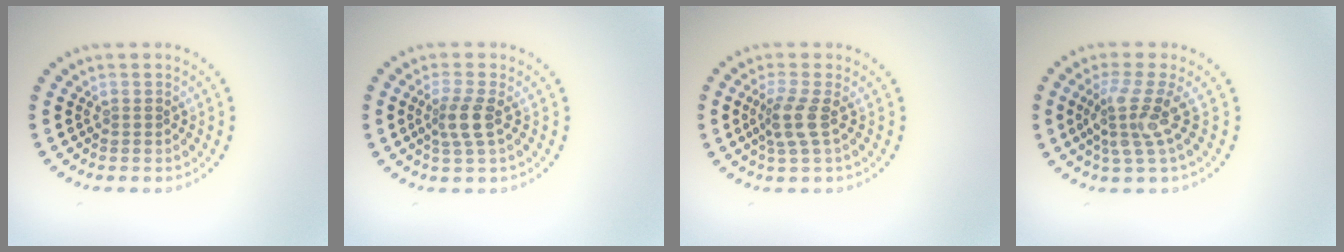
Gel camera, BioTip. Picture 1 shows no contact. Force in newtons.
{"total": 2.4, "press": 2.0, "slide": 1.4}
{"total": 2.5, "press": 1.9, "slide": 1.7}
{"total": 3.4, "press": 2.6, "slide": 2.3}